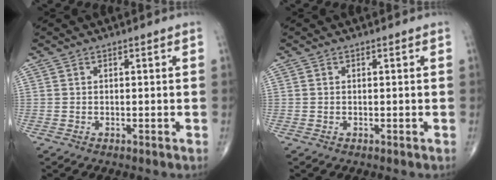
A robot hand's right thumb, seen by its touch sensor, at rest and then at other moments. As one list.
[{"total": 0.0}]